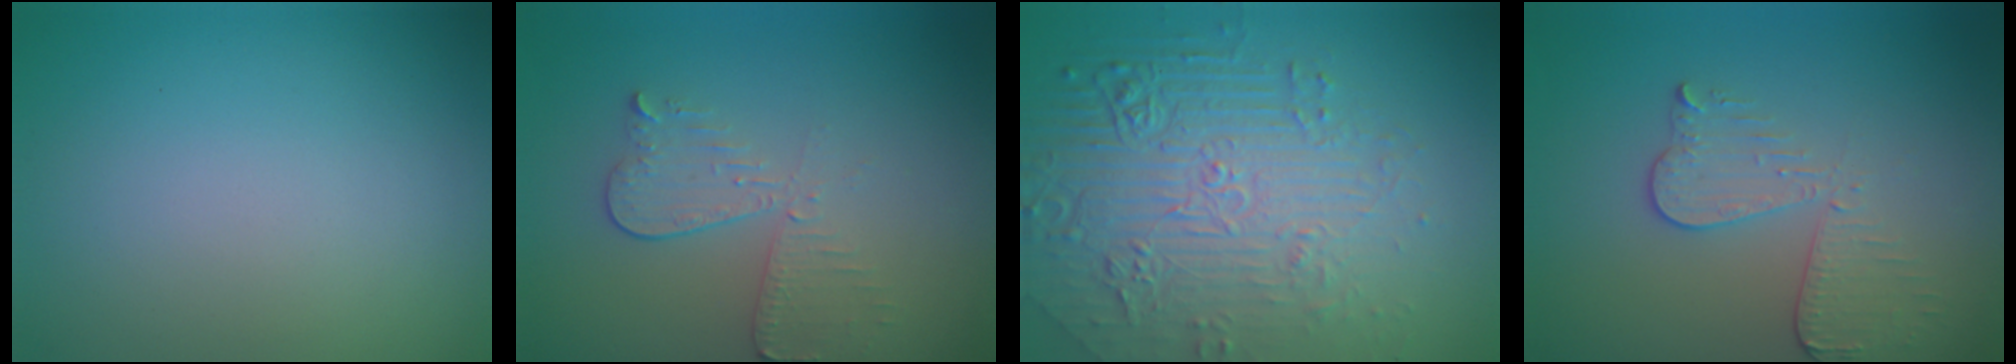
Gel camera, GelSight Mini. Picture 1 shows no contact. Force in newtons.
{"total": 3.1, "press": 2.7, "slide": 1.6}
{"total": 8.1, "press": 5.8, "slide": 5.7}
{"total": 3.6, "press": 3.2, "slide": 1.7}